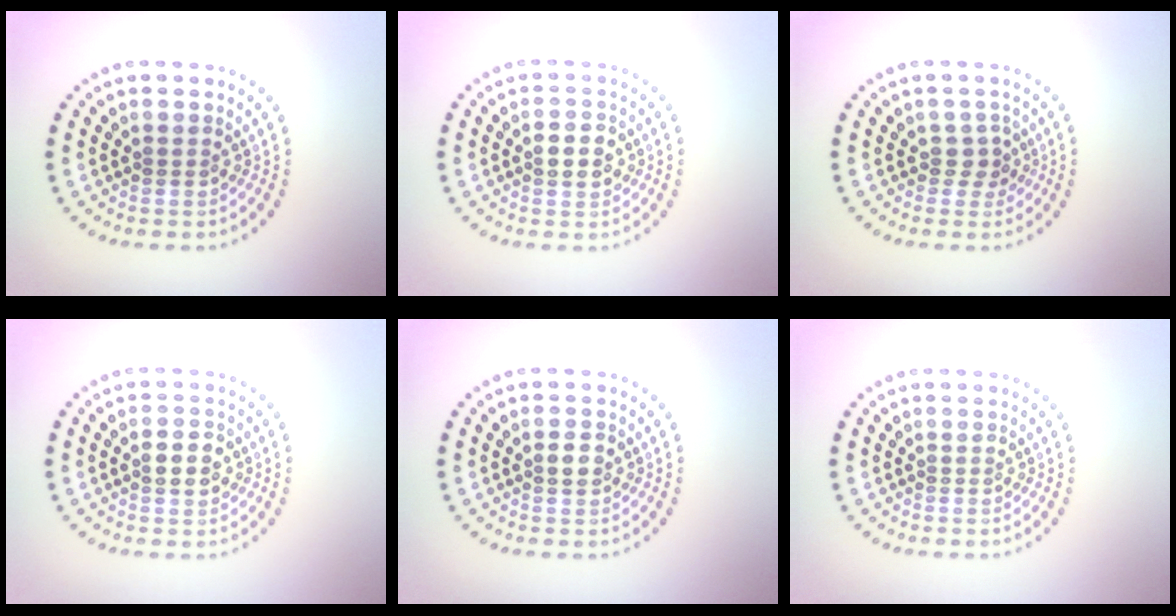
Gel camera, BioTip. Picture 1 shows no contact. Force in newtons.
{"total": 2.5, "press": 2.5, "slide": 0.2}
{"total": 1.5, "press": 1.3, "slide": 0.9}
{"total": 2.7, "press": 2.7, "slide": 0.1}
{"total": 1.6, "press": 1.6, "slide": 0.2}
{"total": 0.0}